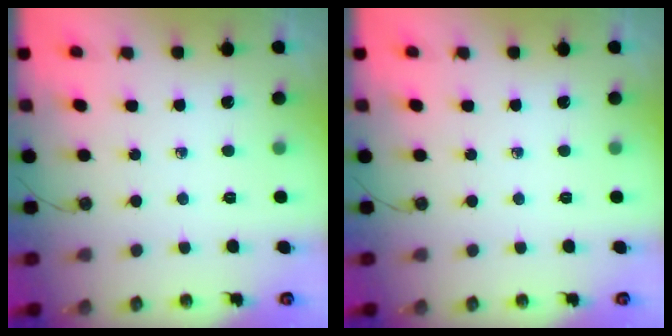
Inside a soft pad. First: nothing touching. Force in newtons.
{"total": 0.0}